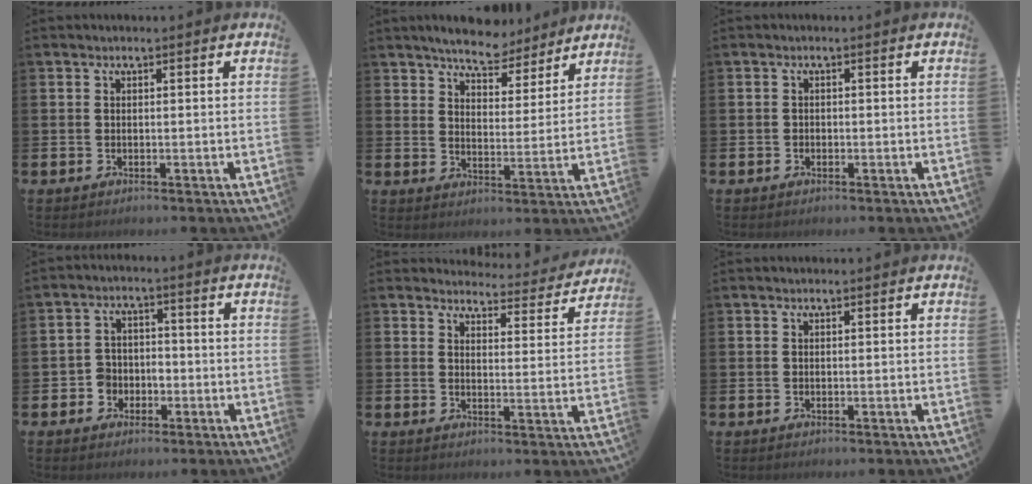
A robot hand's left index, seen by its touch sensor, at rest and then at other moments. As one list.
[{"total": 6.4, "force": [6.2, 1.5, 1.0], "torque": [-0.028, -0.041, 0.106]}, {"total": 0.7, "force": [-0.4, 0.6, 0.1], "torque": [-0.003, 0.004, -0.009]}, {"total": 3.3, "force": [-1.6, 2.9, 0.5], "torque": [-0.012, 0.003, -0.040]}, {"total": 3.5, "force": [3.4, 0.8, 0.3], "torque": [-0.010, -0.031, 0.054]}, {"total": 0.0}]